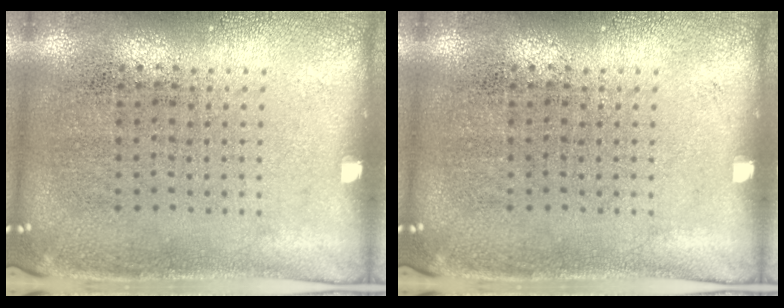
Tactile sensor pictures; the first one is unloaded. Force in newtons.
{"total": 0.0}